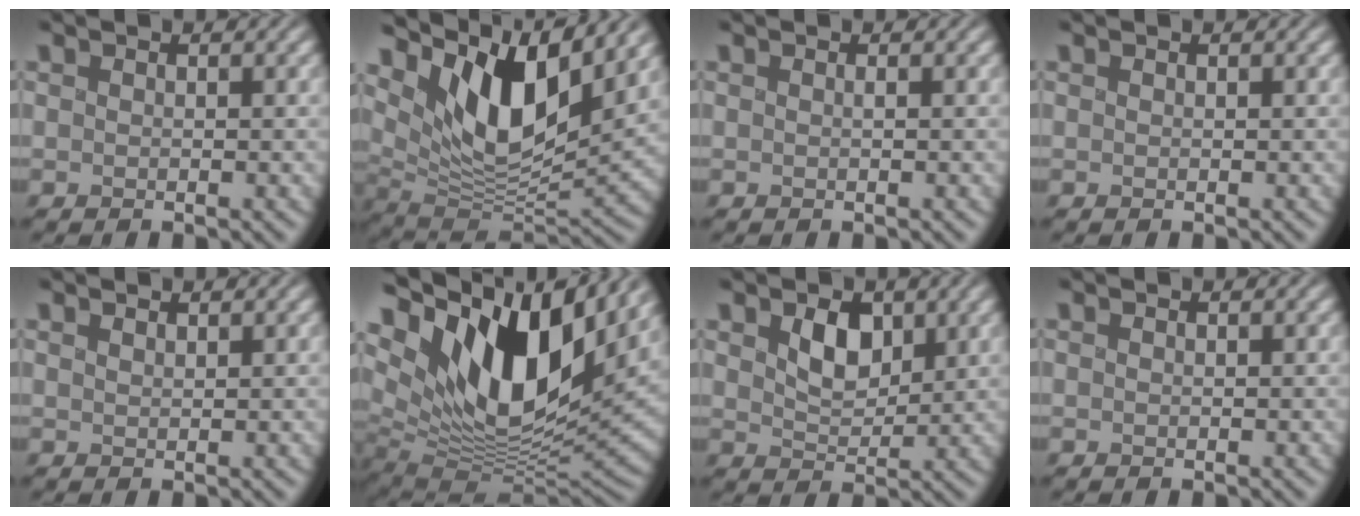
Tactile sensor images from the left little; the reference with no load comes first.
{"total": 11.3, "force": [5.4, 5.0, 8.5], "torque": [-0.139, -0.003, 0.095]}
{"total": 0.0}
{"total": 0.0}
{"total": 0.6, "force": [0.5, 0.1, 0.2], "torque": [-0.005, -0.001, 0.009]}
{"total": 15.5, "force": [6.5, 7.9, 11.6], "torque": [-0.199, 0.020, 0.110]}
{"total": 3.2, "force": [0.9, 2.2, 2.1], "torque": [-0.045, -0.006, 0.014]}
{"total": 0.0}